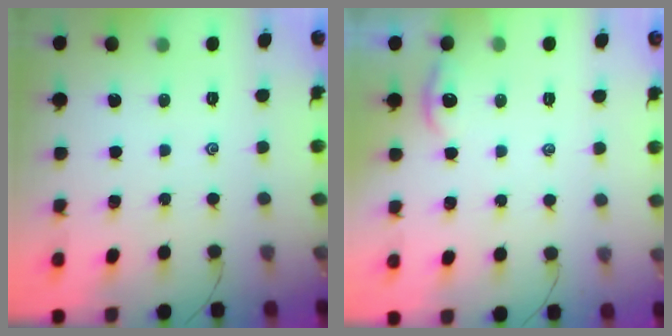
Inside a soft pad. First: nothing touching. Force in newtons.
{"total": 1.5, "press": 1.5, "slide": 0.2}